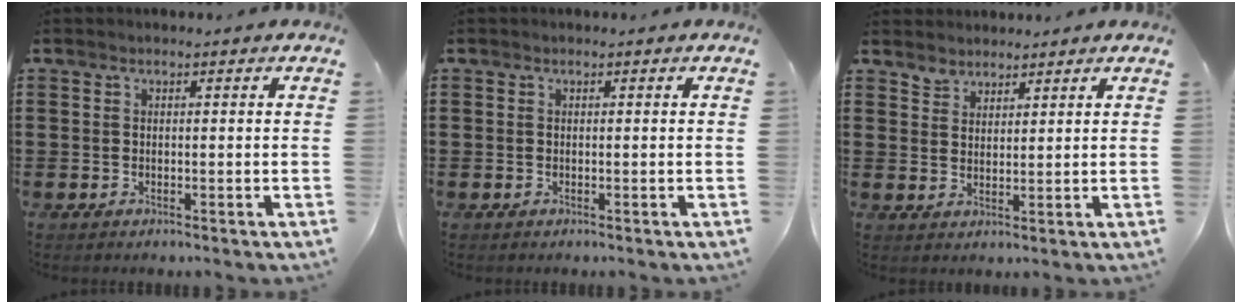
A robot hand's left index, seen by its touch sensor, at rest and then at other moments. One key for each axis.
{"total": 0.0}
{"total": 2.8, "fx": 2.5, "fy": 1.0, "fz": -0.5, "tx": 0.000, "ty": -0.001, "tz": 0.049}